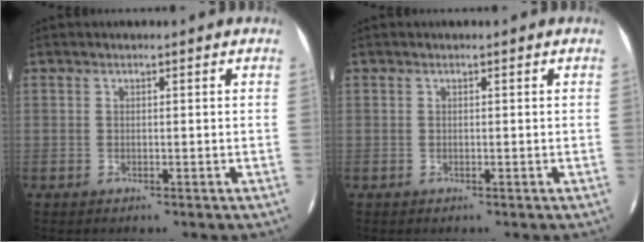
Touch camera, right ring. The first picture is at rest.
{"total": 0.0}